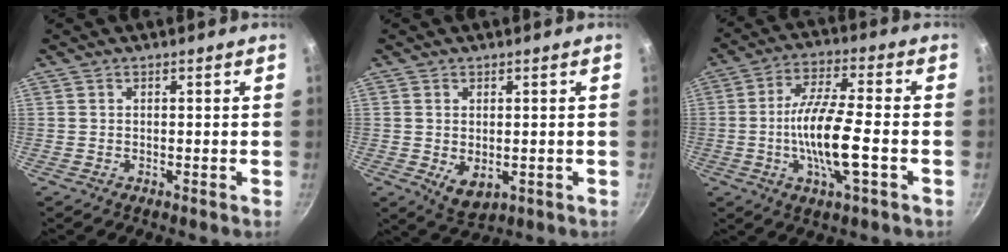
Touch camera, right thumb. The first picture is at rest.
{"total": 5.0, "force": [-0.4, 3.1, 3.9], "torque": [-0.062, -0.018, 0.004]}
{"total": 13.0, "force": [-2.9, 3.2, 12.2], "torque": [-0.229, 0.017, -0.060]}